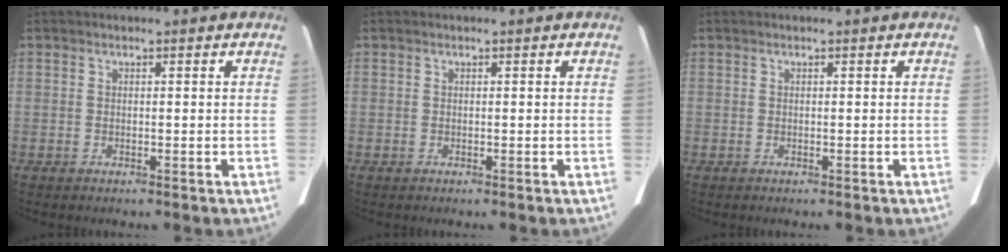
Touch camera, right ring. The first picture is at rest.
{"total": 0.0}
{"total": 0.0}